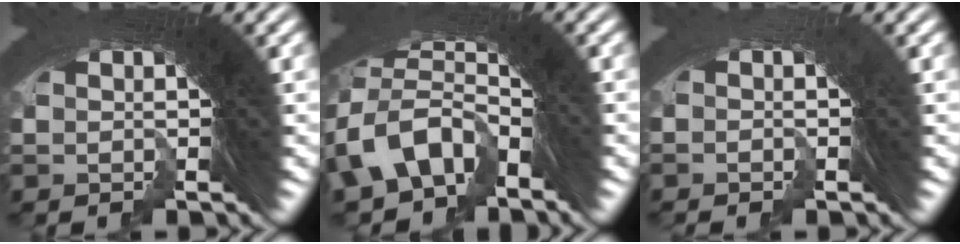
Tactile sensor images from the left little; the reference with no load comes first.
{"total": 7.5, "force": [-3.3, 6.3, 2.4], "torque": [-0.081, -0.033, -0.058]}
{"total": 2.9, "force": [-1.8, -1.3, -1.8], "torque": [0.029, -0.007, -0.025]}